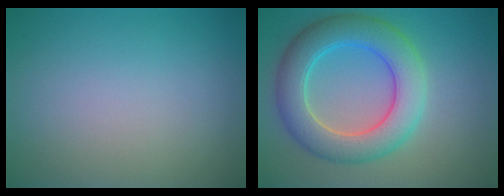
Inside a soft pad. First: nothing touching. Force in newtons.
{"total": 7.1, "press": 7.1, "slide": 0.6}